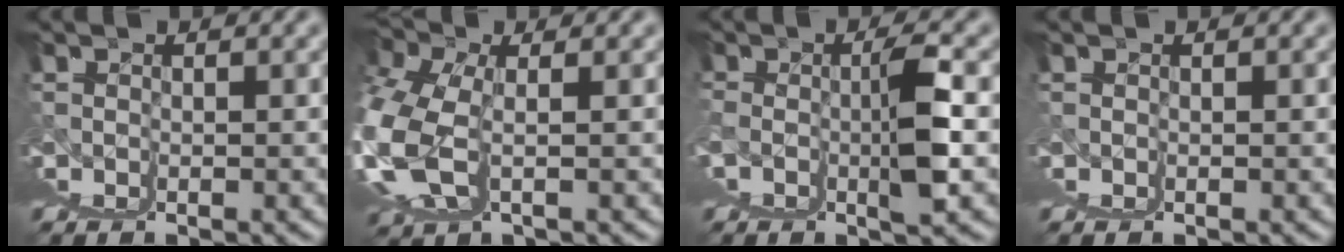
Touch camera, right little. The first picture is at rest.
{"total": 2.6, "force": [1.4, 1.1, 1.9], "torque": [-0.047, -0.006, 0.030]}
{"total": 2.7, "force": [0.6, -1.1, 2.4], "torque": [-0.059, 0.001, 0.016]}
{"total": 0.7, "force": [0.2, -0.5, -0.5], "torque": [0.012, 0.002, 0.002]}